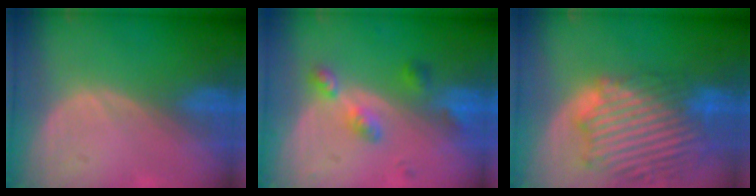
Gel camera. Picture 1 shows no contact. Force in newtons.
{"total": 4.6, "press": 4.6, "slide": 0.6}
{"total": 14.1, "press": 12.0, "slide": 7.3}